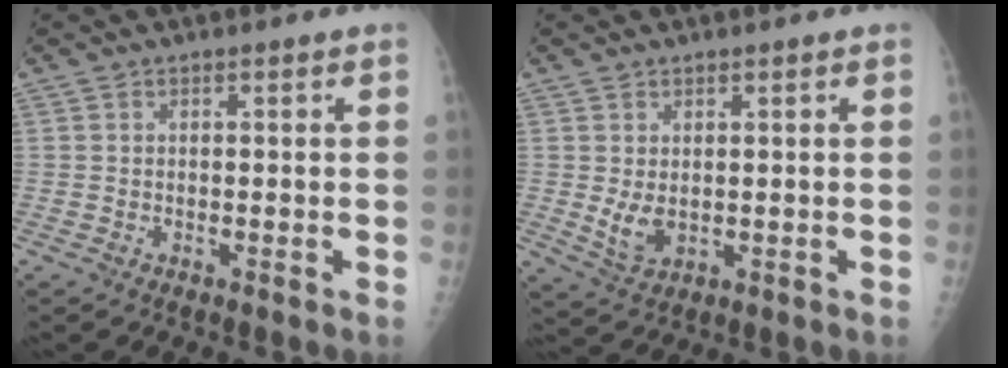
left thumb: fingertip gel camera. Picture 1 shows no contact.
{"total": 4.2, "force": [0.5, 2.4, 3.4], "torque": [-0.055, -0.011, 0.020]}